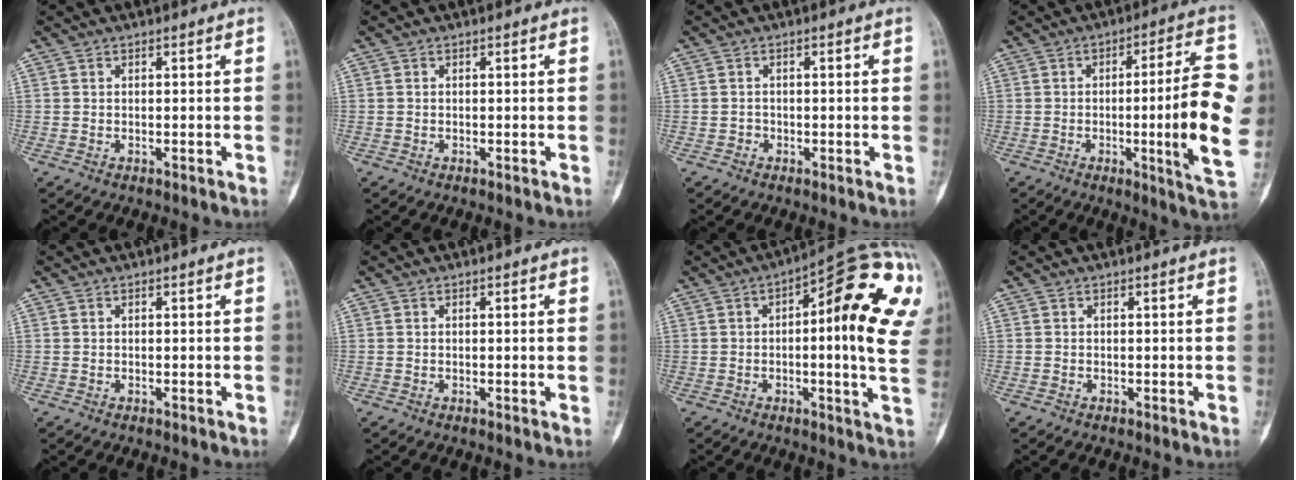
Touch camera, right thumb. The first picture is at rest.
{"total": 0.0}
{"total": 0.8, "force": [-0.3, 0.7, 0.2], "torque": [0.004, 0.003, -0.010]}
{"total": 16.3, "force": [-0.8, 1.7, 16.2], "torque": [-0.217, 0.006, -0.012]}
{"total": 0.0}
{"total": 1.0, "force": [0.1, 0.1, 1.0], "torque": [-0.016, -0.001, 0.001]}
{"total": 23.0, "force": [4.1, 6.3, 21.7], "torque": [-0.230, 0.019, 0.042]}
{"total": 0.0}